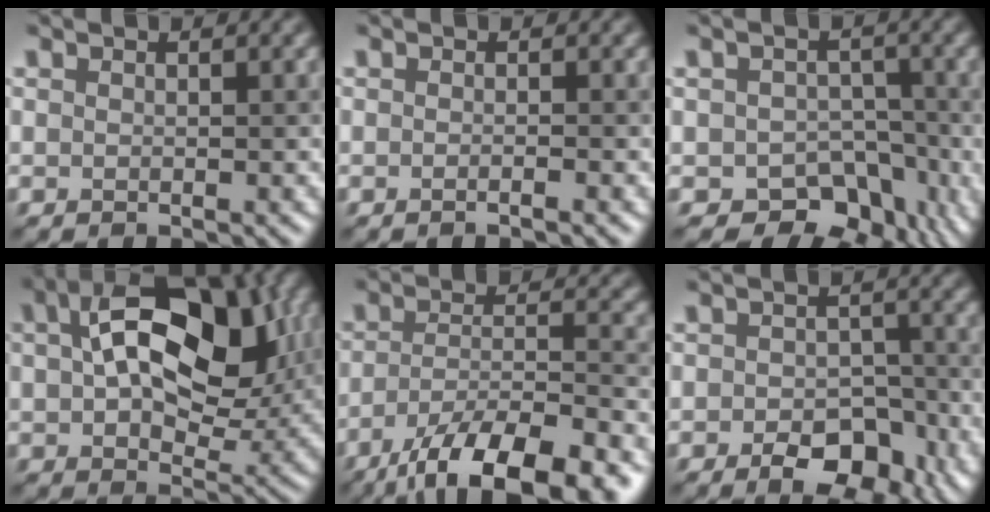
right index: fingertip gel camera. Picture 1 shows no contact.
{"total": 1.3, "force": [-0.4, 0.4, 1.2], "torque": [-0.012, -0.007, -0.015]}
{"total": 5.7, "force": [-2.6, 4.4, 2.5], "torque": [-0.013, -0.003, -0.035]}
{"total": 12.8, "force": [3.3, 7.4, 9.9], "torque": [-0.159, 0.013, 0.051]}
{"total": 13.1, "force": [-9.0, 4.0, 8.6], "torque": [-0.158, -0.011, -0.146]}
{"total": 5.6, "force": [-2.5, 3.3, 3.8], "torque": [-0.045, -0.005, -0.038]}